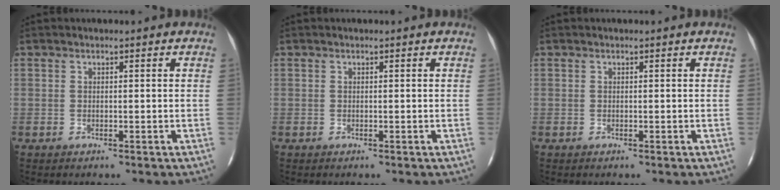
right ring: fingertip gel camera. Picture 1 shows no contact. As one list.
[{"total": 0.0}, {"total": 0.0}]